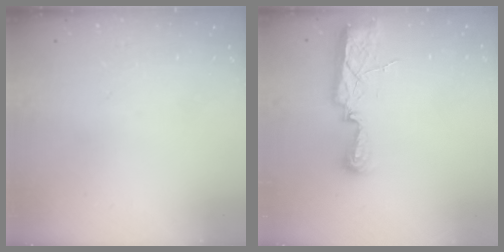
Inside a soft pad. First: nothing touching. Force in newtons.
{"total": 9.5, "press": 8.6, "slide": 3.9}